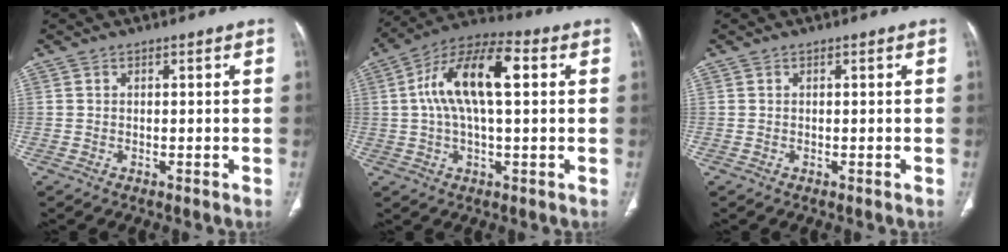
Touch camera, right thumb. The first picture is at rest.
{"total": 15.1, "force": [2.8, 6.1, 13.5], "torque": [-0.251, 0.032, 0.044]}
{"total": 0.0}